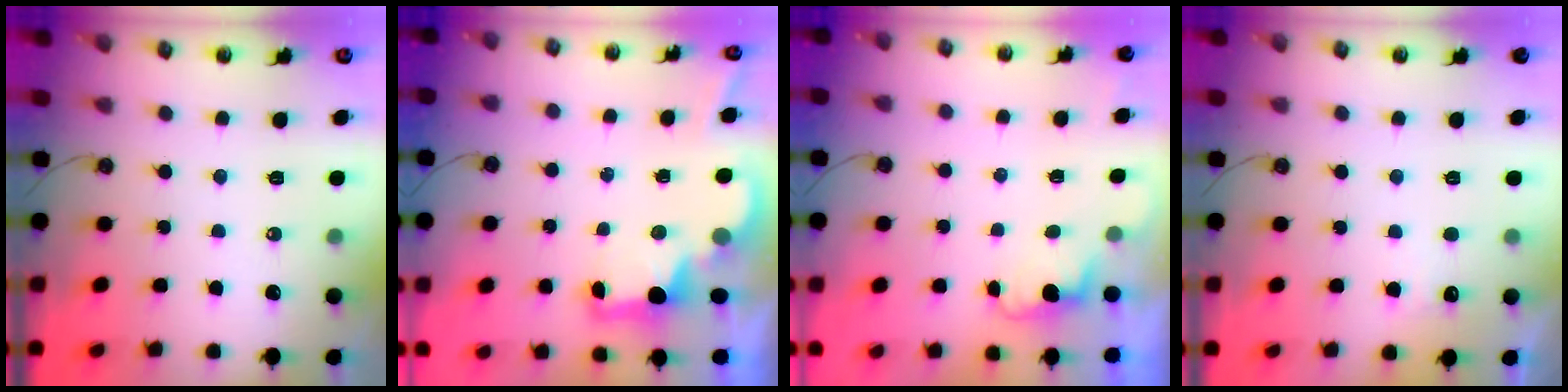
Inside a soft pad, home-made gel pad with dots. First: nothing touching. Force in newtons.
{"total": 2.9, "press": 2.9, "slide": 0.6}
{"total": 1.1, "press": 0.8, "slide": 0.8}
{"total": 5.1, "press": 4.9, "slide": 1.3}